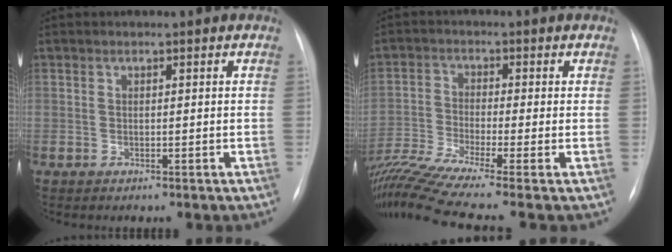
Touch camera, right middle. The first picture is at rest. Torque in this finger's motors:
{"motor_torque": [0.21, -1.54, 0.28, 0.16]}